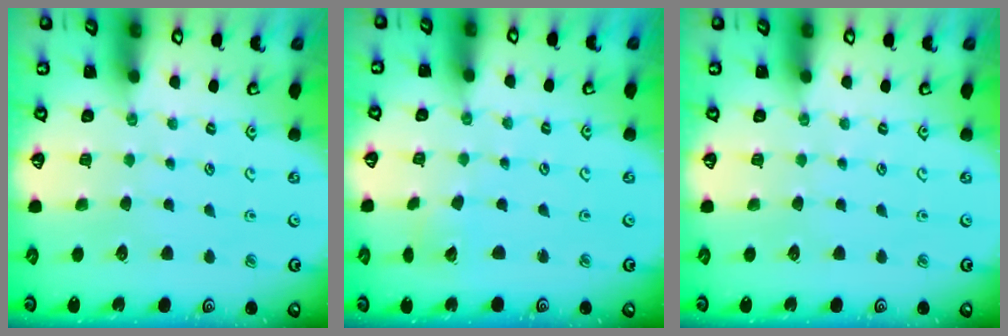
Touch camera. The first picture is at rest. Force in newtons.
{"total": 2.8, "press": 2.8, "slide": 0.3}
{"total": 0.0}